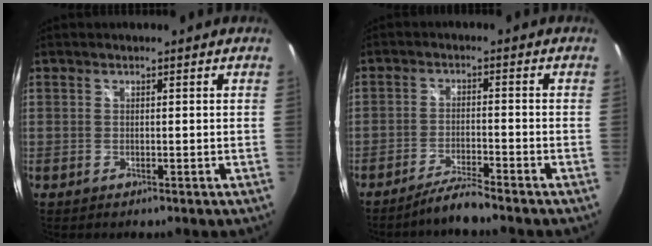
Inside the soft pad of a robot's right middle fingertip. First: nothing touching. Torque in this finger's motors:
{"motor_torque": [1.14, -0.99, 0.33, 0.21]}